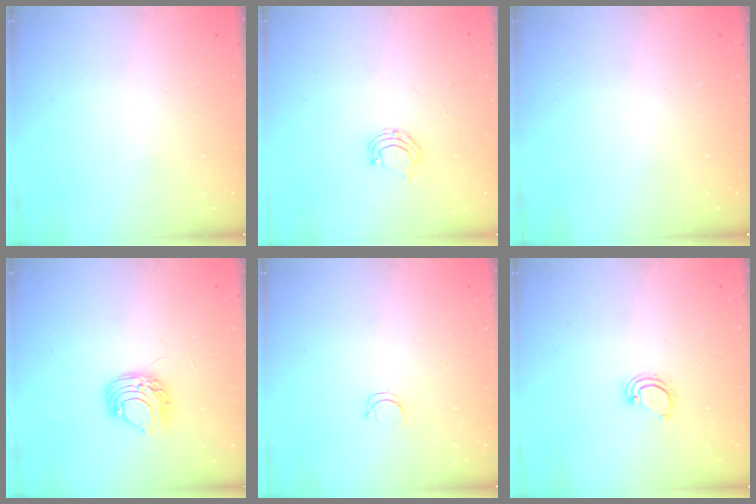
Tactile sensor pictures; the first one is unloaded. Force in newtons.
{"total": 4.1, "press": 4.1, "slide": 0.4}
{"total": 0.0}
{"total": 7.5, "press": 7.4, "slide": 0.7}
{"total": 3.1, "press": 3.1, "slide": 0.4}
{"total": 2.6, "press": 2.6, "slide": 0.1}